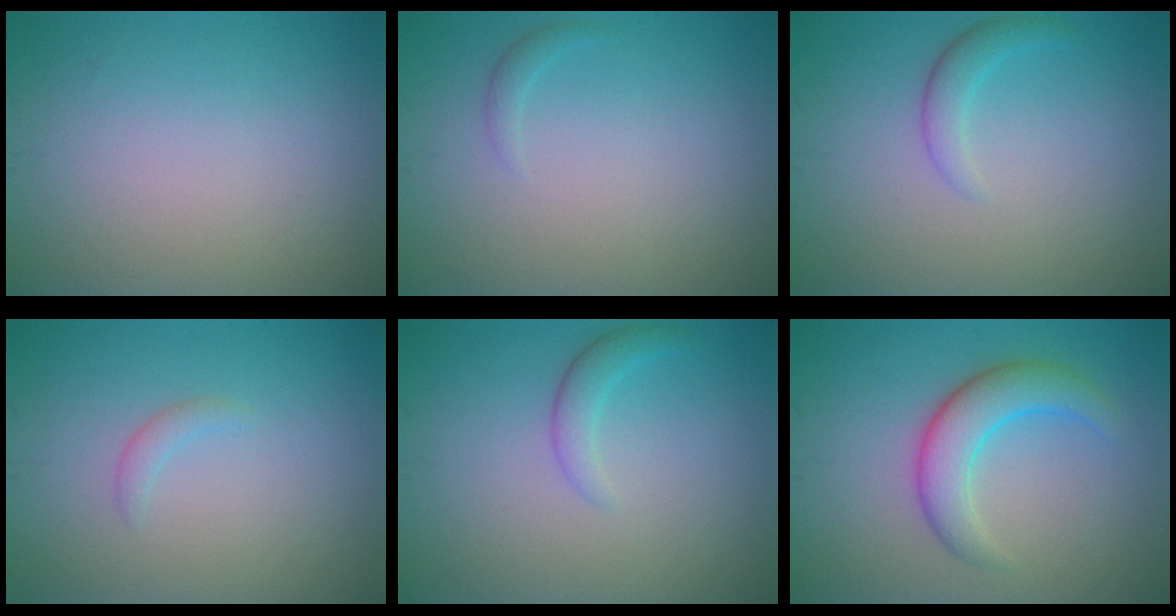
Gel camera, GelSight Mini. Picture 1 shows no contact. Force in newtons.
{"total": 0.7, "press": 0.7, "slide": 0.1}
{"total": 1.8, "press": 1.8, "slide": 0.1}
{"total": 0.9, "press": 0.9, "slide": 0.1}
{"total": 1.7, "press": 1.7, "slide": 0.1}
{"total": 4.5, "press": 4.5, "slide": 0.3}